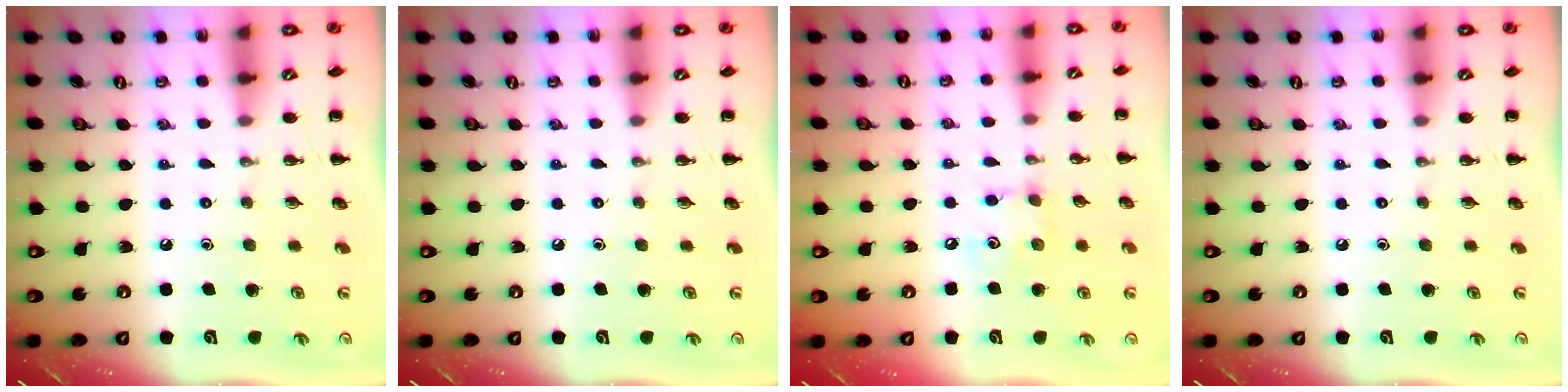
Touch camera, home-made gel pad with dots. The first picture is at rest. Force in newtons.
{"total": 0.0}
{"total": 5.3, "press": 5.2, "slide": 0.8}
{"total": 0.0}